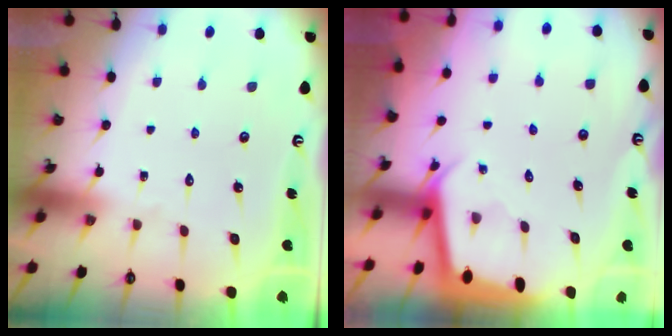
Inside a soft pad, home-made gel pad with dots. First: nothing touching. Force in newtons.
{"total": 2.1, "press": 2.1, "slide": 0.1}